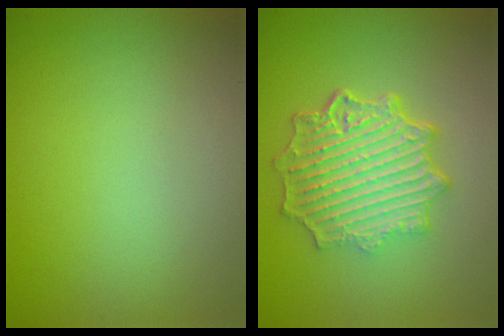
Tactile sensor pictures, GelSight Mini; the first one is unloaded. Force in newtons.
{"total": 6.6, "press": 5.2, "slide": 4.0}